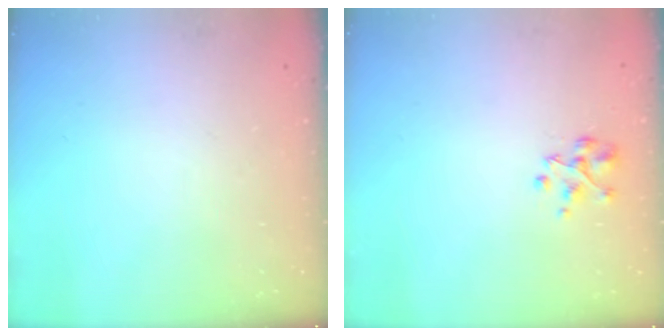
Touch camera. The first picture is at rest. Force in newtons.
{"total": 2.9, "press": 2.9, "slide": 0.2}